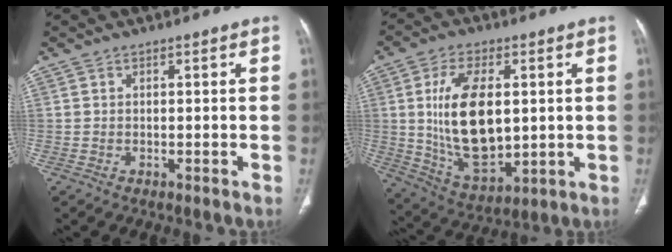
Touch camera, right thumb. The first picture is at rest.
{"total": 17.1, "force": [1.7, 9.1, 14.4], "torque": [-0.250, -0.016, 0.046]}